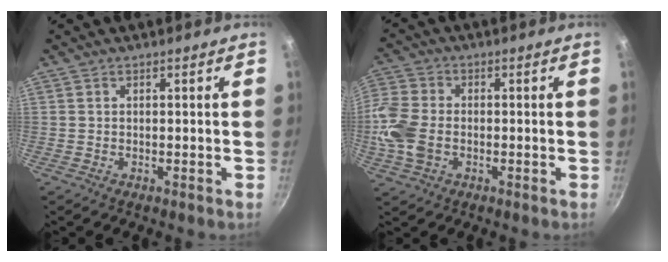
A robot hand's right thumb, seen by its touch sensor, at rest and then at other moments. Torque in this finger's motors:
{"motor_torque": [1.08, 2.35, 1.14, -0.18, 0.15]}